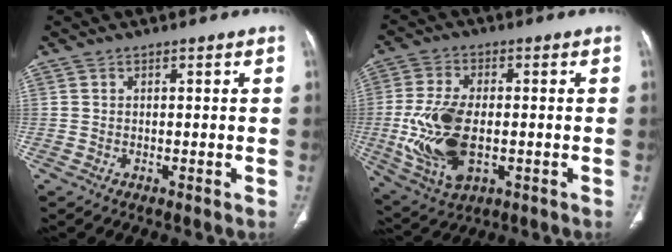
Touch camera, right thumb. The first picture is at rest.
{"total": 14.6, "force": [-2.0, 7.9, 12.1], "torque": [-0.249, -0.005, -0.025]}